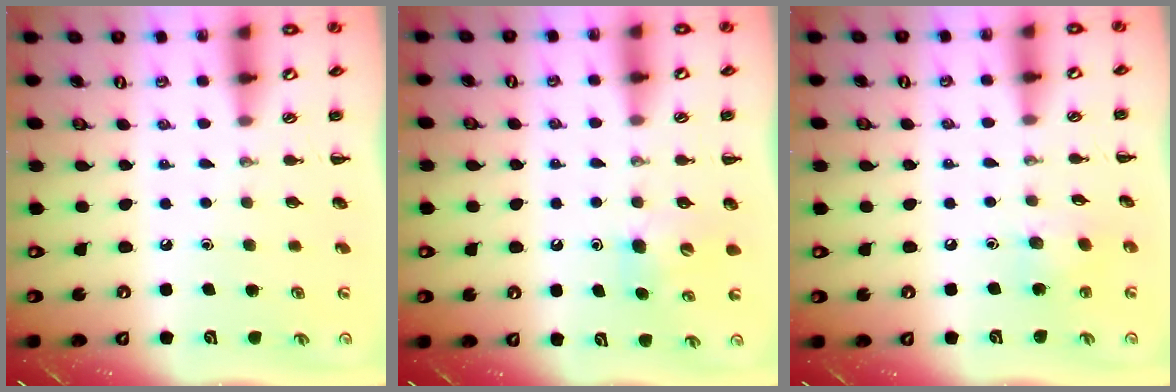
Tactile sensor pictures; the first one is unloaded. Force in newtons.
{"total": 4.7, "press": 4.6, "slide": 1.1}
{"total": 7.1, "press": 7.0, "slide": 1.5}